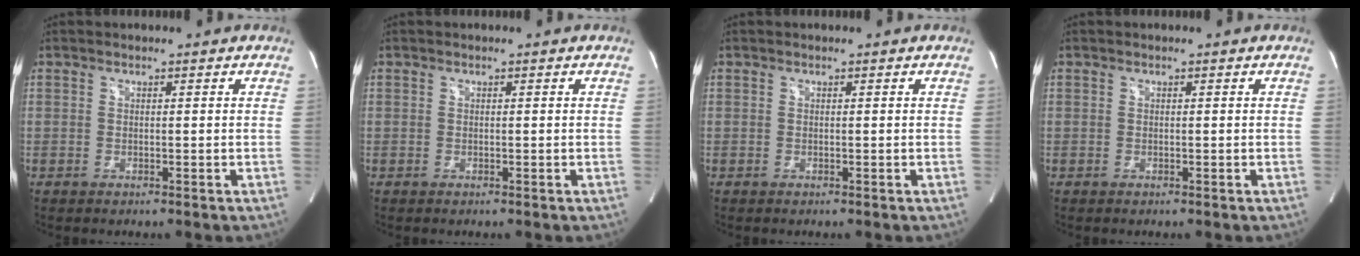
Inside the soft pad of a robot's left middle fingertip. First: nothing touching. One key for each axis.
{"total": 0.0}
{"total": 0.0}
{"total": 0.0}